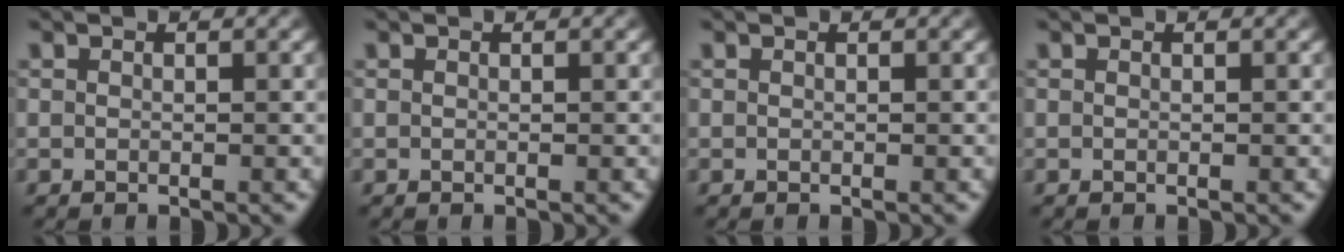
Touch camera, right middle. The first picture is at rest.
{"total": 0.0}
{"total": 0.0}
{"total": 0.0}